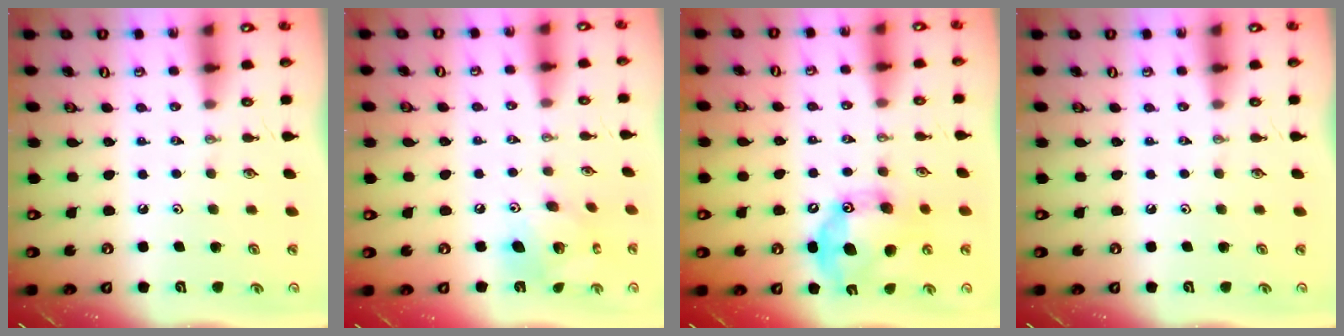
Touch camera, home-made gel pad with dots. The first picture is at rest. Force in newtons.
{"total": 12.1, "press": 12.1, "slide": 1.0}
{"total": 18.0, "press": 18.0, "slide": 0.9}
{"total": 0.0}